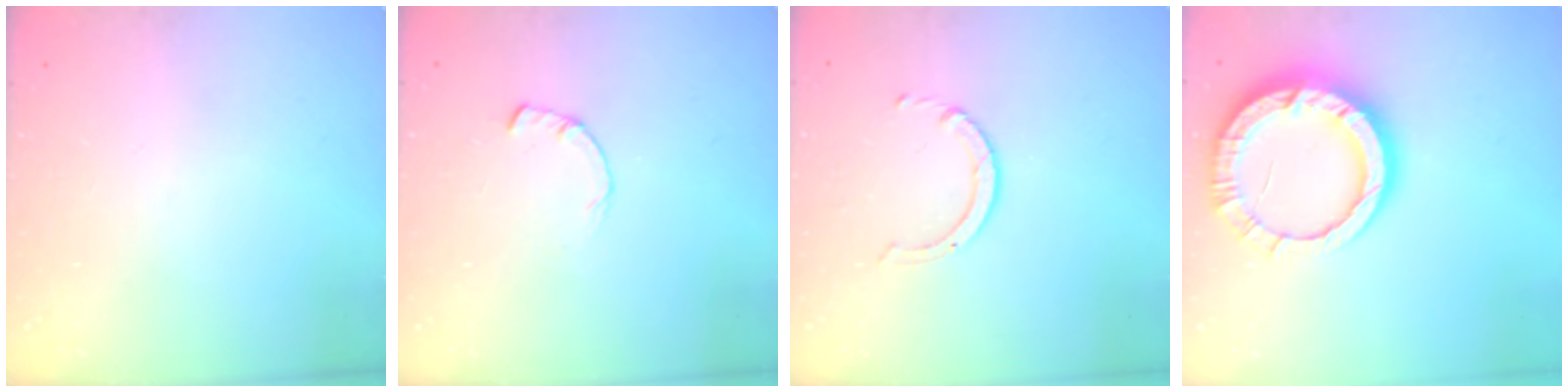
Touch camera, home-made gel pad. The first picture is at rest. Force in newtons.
{"total": 0.8, "press": 0.8, "slide": 0.2}
{"total": 2.5, "press": 2.4, "slide": 0.3}
{"total": 15.6, "press": 15.5, "slide": 1.6}